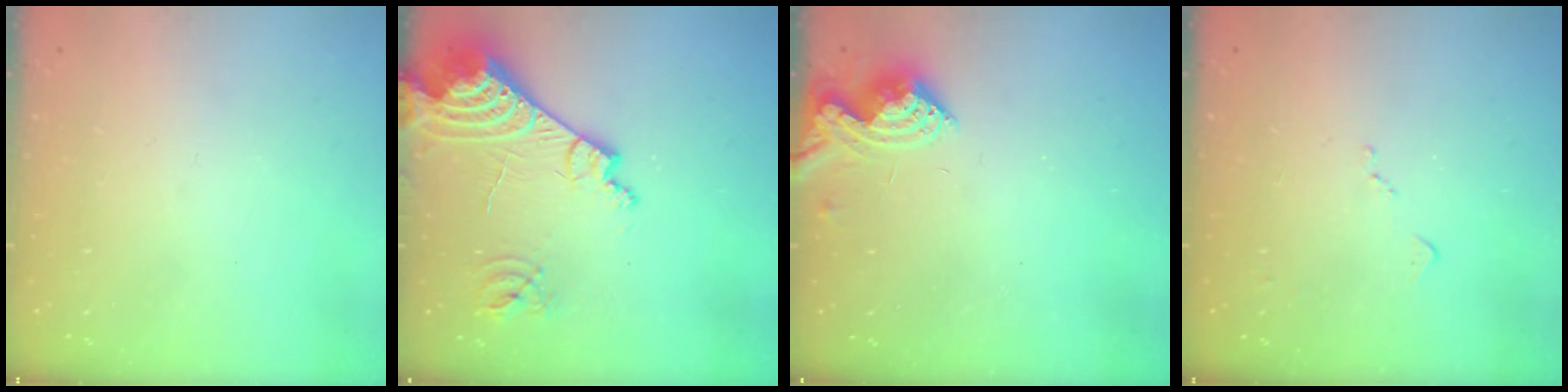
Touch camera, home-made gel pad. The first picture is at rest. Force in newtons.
{"total": 16.9, "press": 16.8, "slide": 2.0}
{"total": 8.9, "press": 8.9, "slide": 0.5}
{"total": 6.1, "press": 6.0, "slide": 0.8}